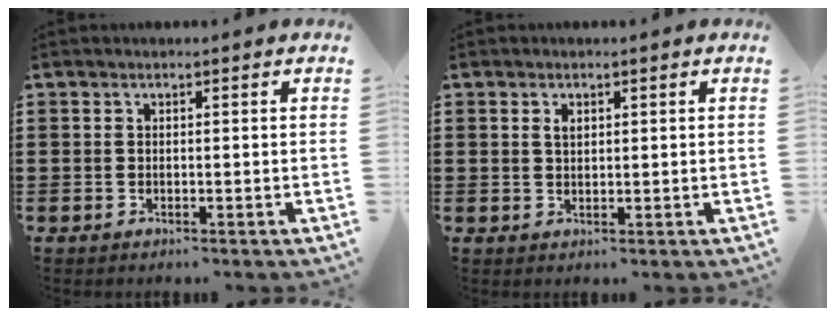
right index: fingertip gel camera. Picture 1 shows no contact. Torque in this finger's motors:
{"motor_torque": [0.18, -0.07, 0.25, 0.06]}